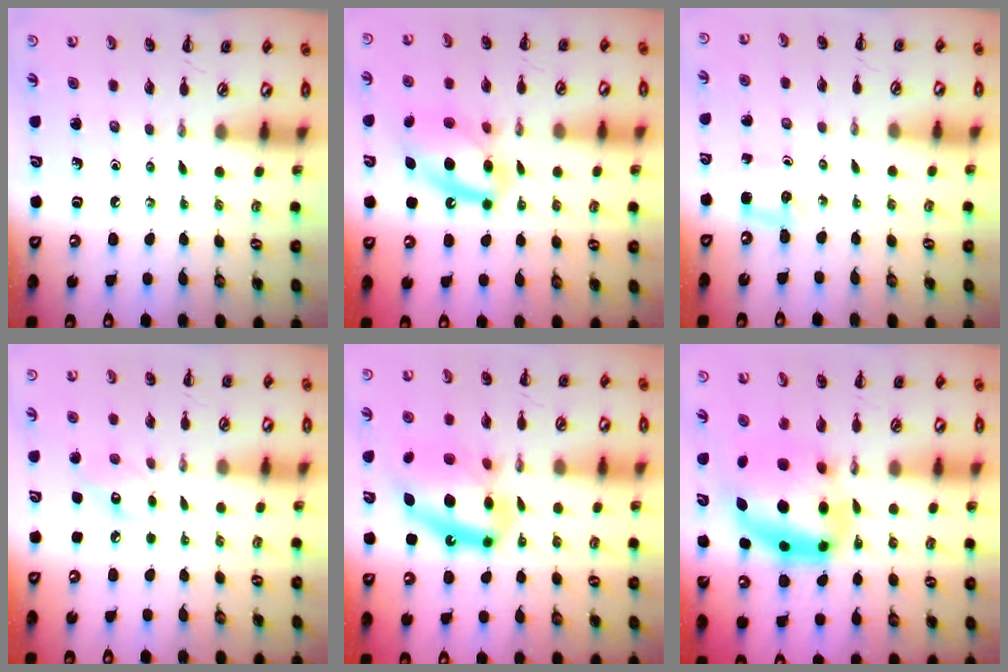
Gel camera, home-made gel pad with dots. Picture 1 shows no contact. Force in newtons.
{"total": 14.5, "press": 14.3, "slide": 2.7}
{"total": 2.8, "press": 2.6, "slide": 0.9}
{"total": 8.4, "press": 8.3, "slide": 1.3}
{"total": 16.3, "press": 15.7, "slide": 4.4}
{"total": 10.4, "press": 10.0, "slide": 2.8}